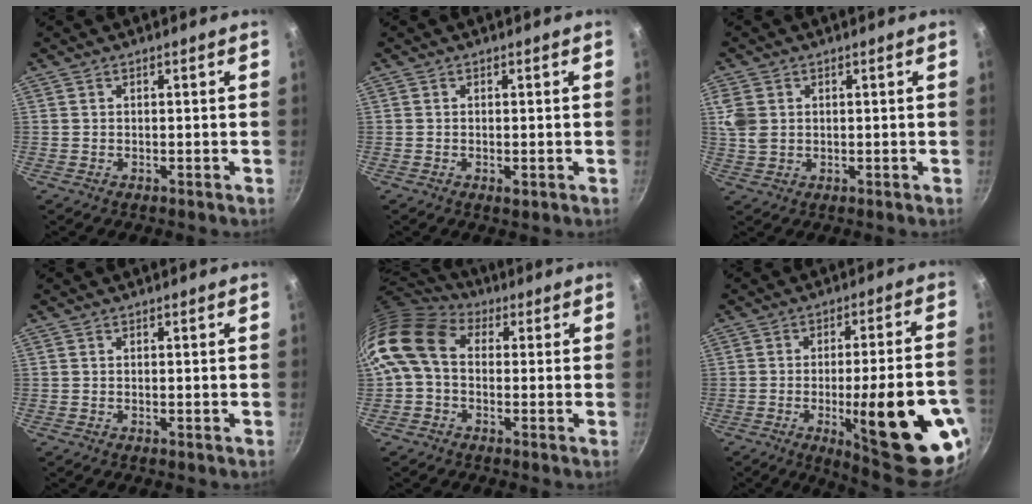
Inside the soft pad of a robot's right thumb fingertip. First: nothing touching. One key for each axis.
{"total": 1.2, "fx": -0.3, "fy": 0.4, "fz": 1.0, "tx": -0.021, "ty": -0.003, "tz": -0.005}
{"total": 4.9, "fx": 1.1, "fy": 3.8, "fz": 2.9, "tx": -0.051, "ty": -0.006, "tz": 0.023}
{"total": 0.0}
{"total": 12.3, "fx": 1.0, "fy": 8.9, "fz": 8.4, "tx": -0.155, "ty": 0.025, "tz": -0.003}
{"total": 23.6, "fx": -7.4, "fy": 5.8, "fz": 21.6, "tx": -0.265, "ty": 0.013, "tz": -0.089}